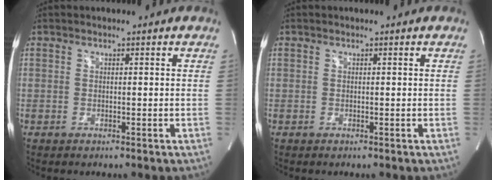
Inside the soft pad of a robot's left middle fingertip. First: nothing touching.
{"total": 0.0}